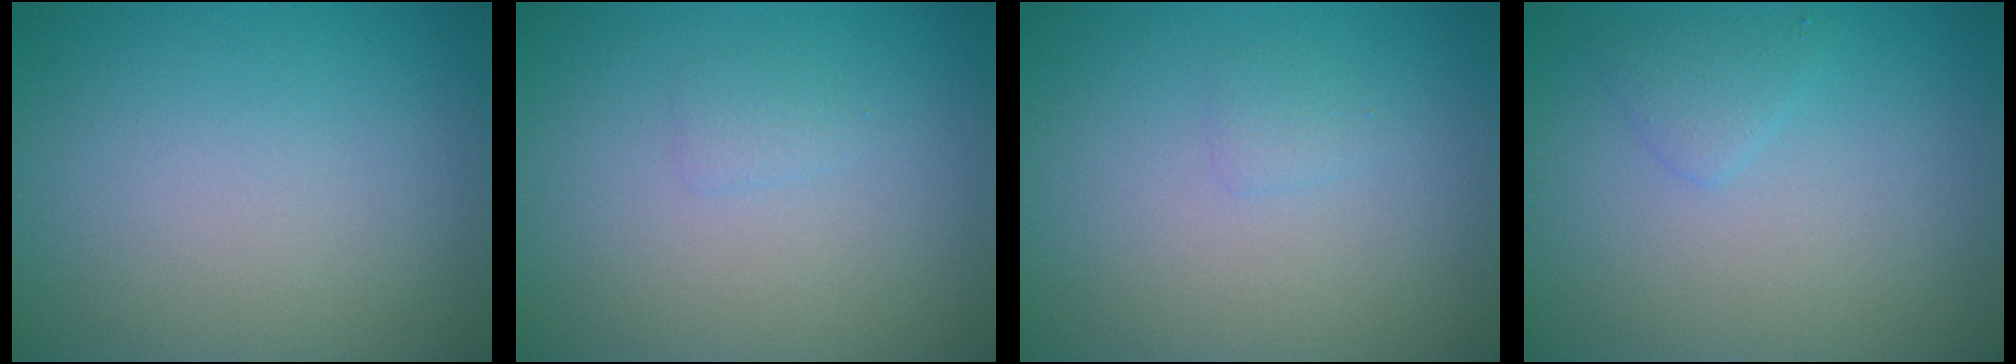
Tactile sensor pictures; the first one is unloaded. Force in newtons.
{"total": 0.7, "press": 0.7, "slide": 0.1}
{"total": 0.8, "press": 0.8, "slide": 0.1}
{"total": 1.3, "press": 1.3, "slide": 0.1}